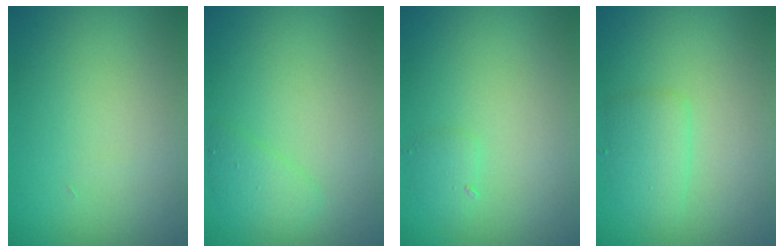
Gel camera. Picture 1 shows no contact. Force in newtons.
{"total": 1.7, "press": 1.7, "slide": 0.1}
{"total": 1.0, "press": 1.0, "slide": 0.0}
{"total": 2.1, "press": 2.1, "slide": 0.2}